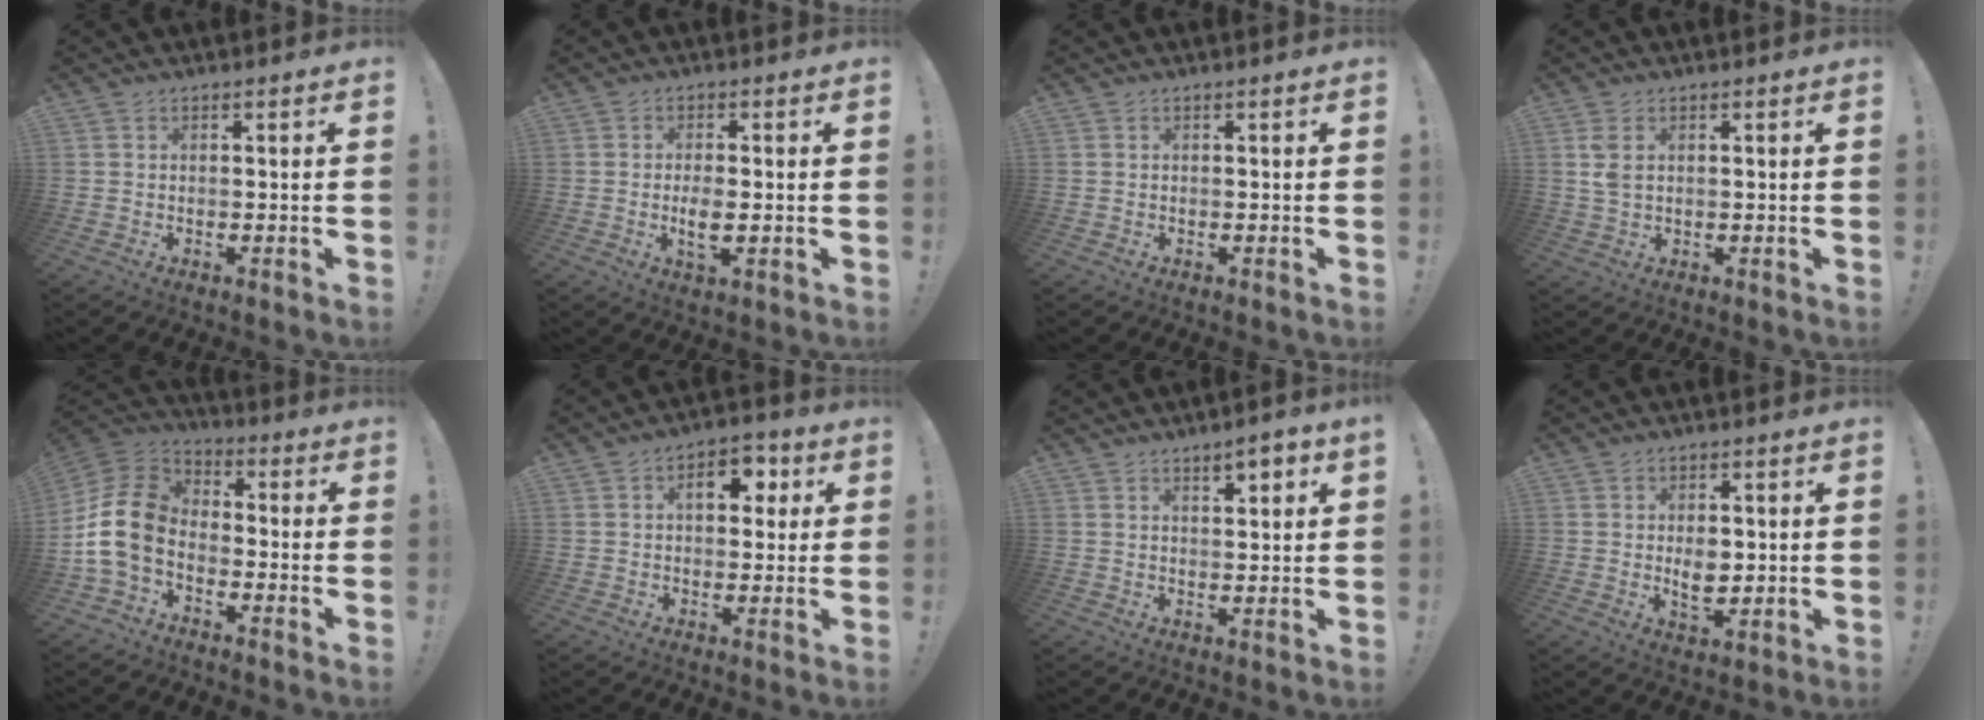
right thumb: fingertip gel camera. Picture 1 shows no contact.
{"total": 4.9, "force": [-0.9, 1.7, 4.5], "torque": [-0.098, -0.008, -0.018]}
{"total": 0.0}
{"total": 4.0, "force": [1.3, 2.4, 2.9], "torque": [-0.055, 0.005, 0.025]}
{"total": 14.4, "force": [-3.2, 10.3, 9.5], "torque": [-0.192, 0.030, -0.045]}
{"total": 8.1, "force": [2.2, 4.9, 6.1], "torque": [-0.072, 0.004, 0.032]}
{"total": 4.3, "force": [2.9, 1.1, 3.0], "torque": [-0.032, -0.019, 0.044]}
{"total": 5.7, "force": [0.3, 3.9, 4.1], "torque": [-0.055, -0.003, 0.003]}